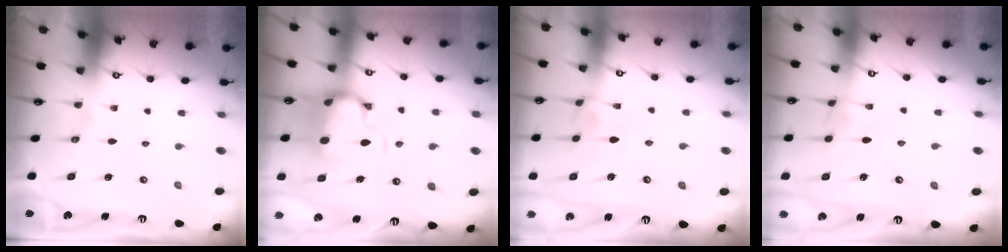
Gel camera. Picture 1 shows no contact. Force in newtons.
{"total": 5.4, "press": 5.2, "slide": 1.5}
{"total": 3.4, "press": 3.4, "slide": 0.1}
{"total": 1.1, "press": 1.0, "slide": 0.4}